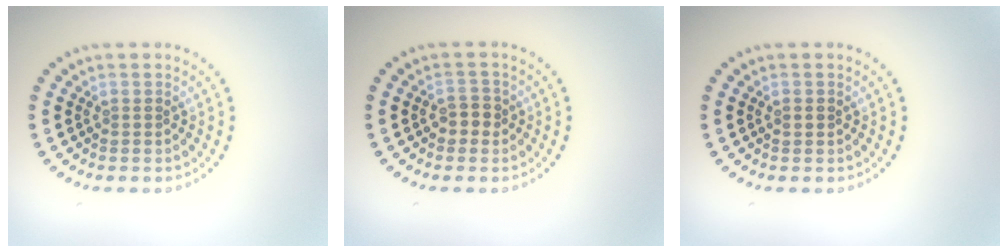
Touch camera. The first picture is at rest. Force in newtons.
{"total": 1.8, "press": 1.7, "slide": 0.6}
{"total": 1.0, "press": 0.9, "slide": 0.1}